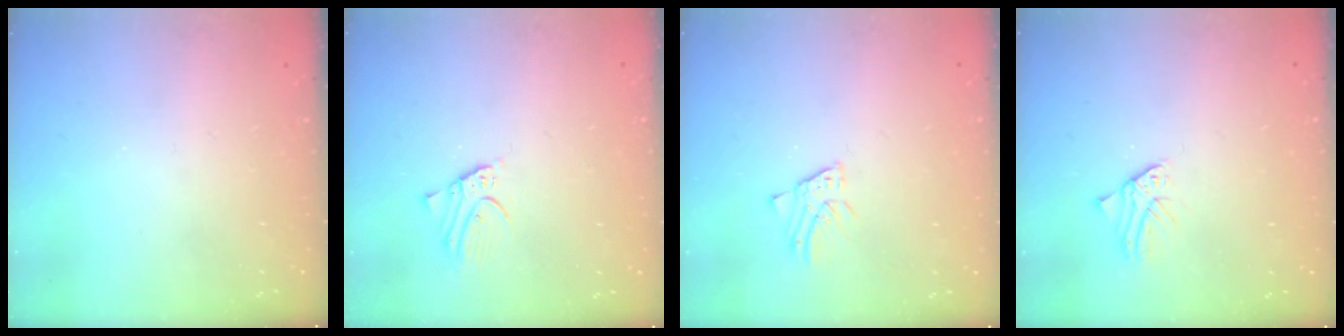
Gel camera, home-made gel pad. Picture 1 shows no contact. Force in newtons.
{"total": 2.7, "press": 2.7, "slide": 0.2}
{"total": 2.1, "press": 2.1, "slide": 0.1}
{"total": 1.1, "press": 1.1, "slide": 0.1}